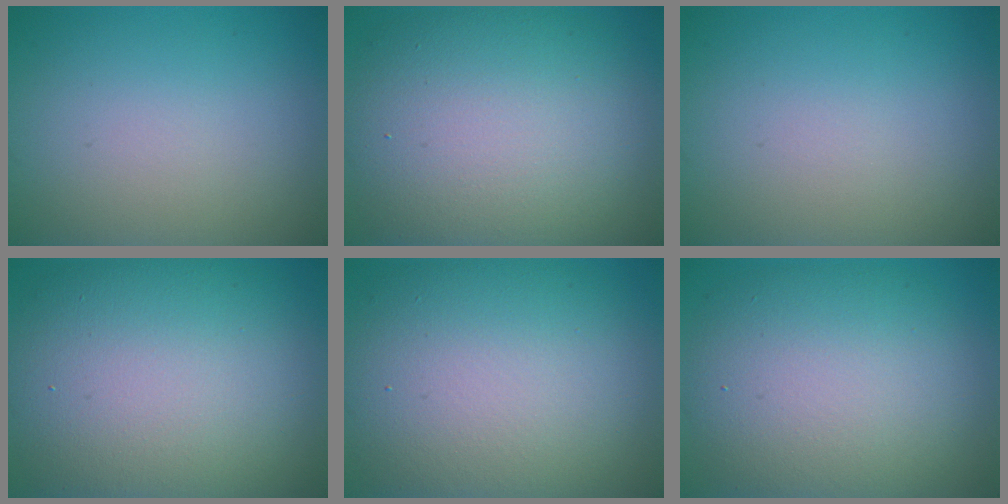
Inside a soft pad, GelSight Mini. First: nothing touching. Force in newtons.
{"total": 12.6, "press": 12.5, "slide": 0.5}
{"total": 0.0}
{"total": 14.3, "press": 14.2, "slide": 0.7}
{"total": 13.5, "press": 13.5, "slide": 0.5}
{"total": 10.1, "press": 10.1, "slide": 0.6}